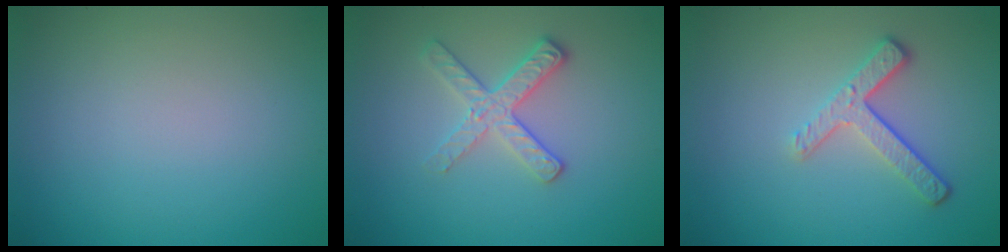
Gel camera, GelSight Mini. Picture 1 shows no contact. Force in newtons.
{"total": 2.6, "press": 2.4, "slide": 0.9}
{"total": 3.4, "press": 2.6, "slide": 2.3}